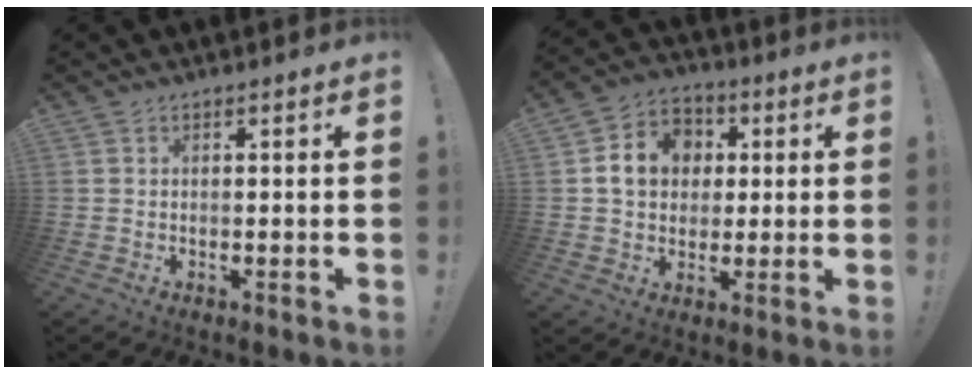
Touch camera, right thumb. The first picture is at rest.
{"total": 11.9, "force": [2.2, 10.2, 5.8], "torque": [-0.085, 0.006, 0.049]}